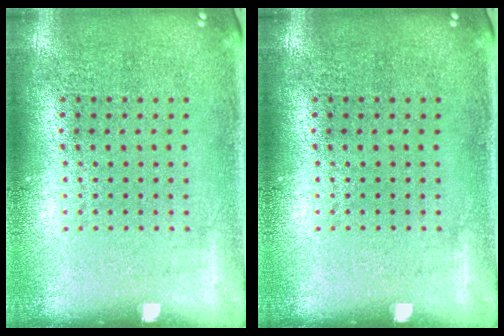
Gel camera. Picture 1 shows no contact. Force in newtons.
{"total": 0.0}